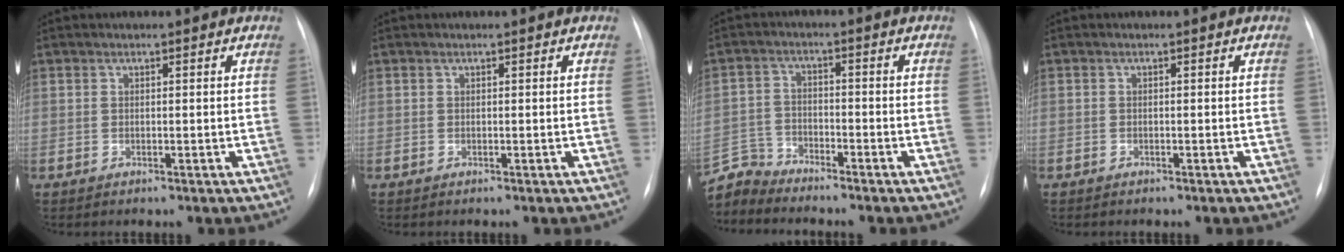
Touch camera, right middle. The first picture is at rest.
{"total": 0.0}
{"total": 5.3, "force": [-5.2, 0.2, -1.2], "torque": [0.019, 0.000, -0.101]}
{"total": 0.5, "force": [-0.4, 0.3, 0.1], "torque": [-0.005, 0.002, -0.006]}